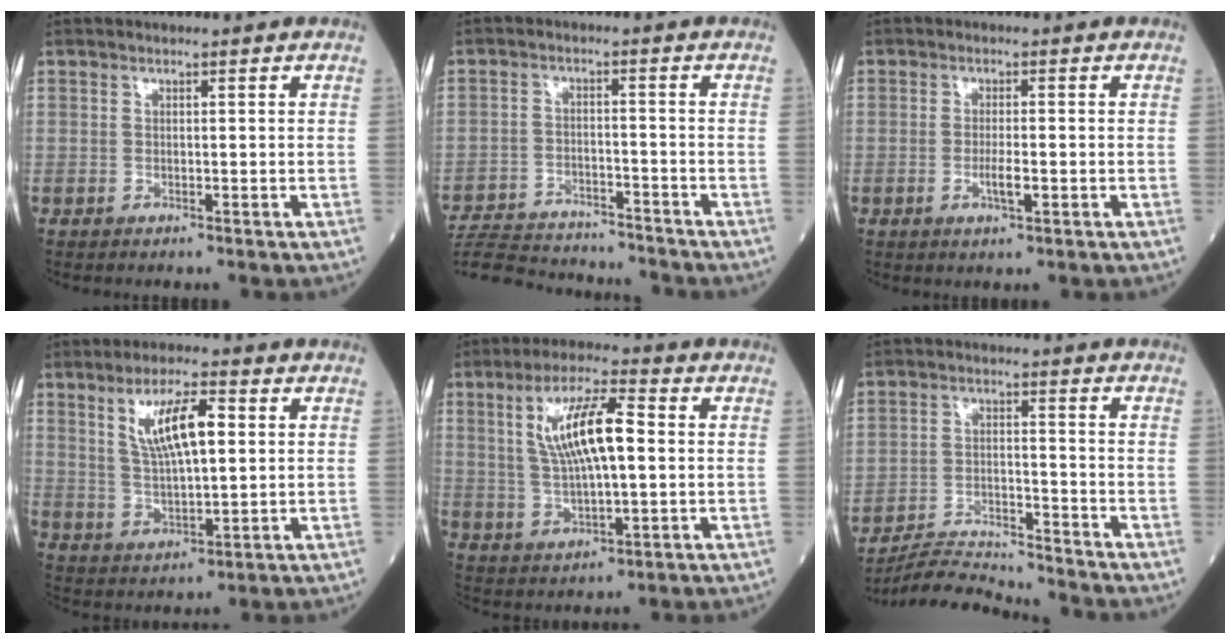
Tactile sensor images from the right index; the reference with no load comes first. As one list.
[{"total": 14.3, "force": [-13.7, 2.4, 3.5], "torque": [-0.075, 0.003, -0.204]}, {"total": 2.5, "force": [-0.8, 0.3, 2.4], "torque": [-0.046, -0.001, -0.013]}, {"total": 9.1, "force": [2.9, 2.1, 8.4], "torque": [-0.156, 0.007, 0.059]}, {"total": 10.9, "force": [2.0, 2.5, 10.4], "torque": [-0.202, 0.014, 0.040]}, {"total": 8.9, "force": [-8.8, -1.1, 0.3], "torque": [-0.010, -0.001, -0.160]}]